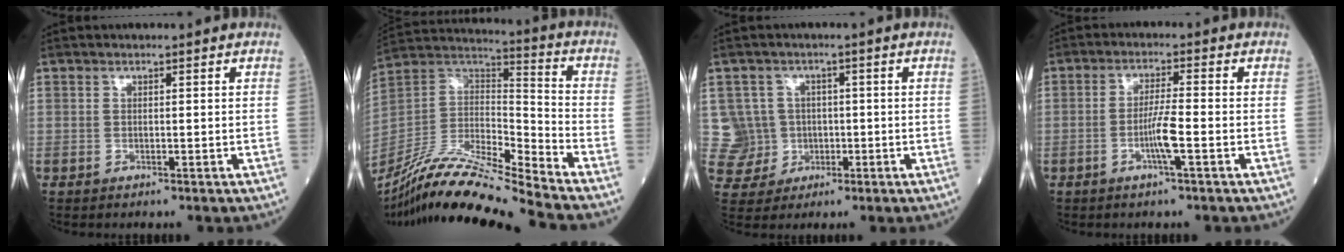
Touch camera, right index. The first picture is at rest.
{"total": 18.3, "force": [-16.4, -1.1, 8.2], "torque": [-0.160, 0.014, -0.304]}
{"total": 6.5, "force": [0.3, 6.4, -0.4], "torque": [0.011, 0.021, 0.014]}
{"total": 4.6, "force": [-1.6, -0.2, 4.4], "torque": [-0.086, -0.003, -0.032]}